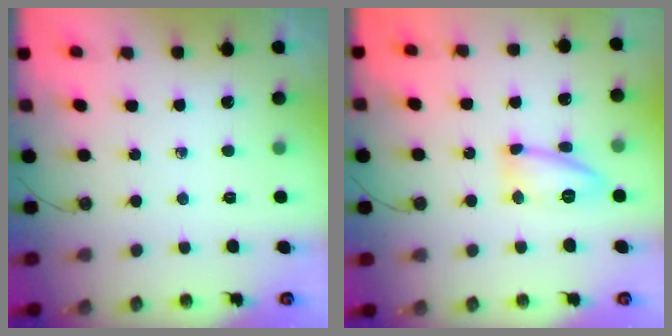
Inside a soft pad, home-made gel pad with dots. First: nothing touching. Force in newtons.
{"total": 12.5, "press": 12.5, "slide": 1.0}